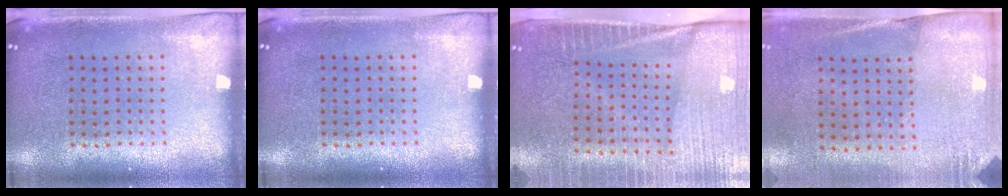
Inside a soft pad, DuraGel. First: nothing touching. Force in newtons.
{"total": 0.0}
{"total": 4.2, "press": 3.6, "slide": 2.1}
{"total": 2.7, "press": 2.4, "slide": 1.3}